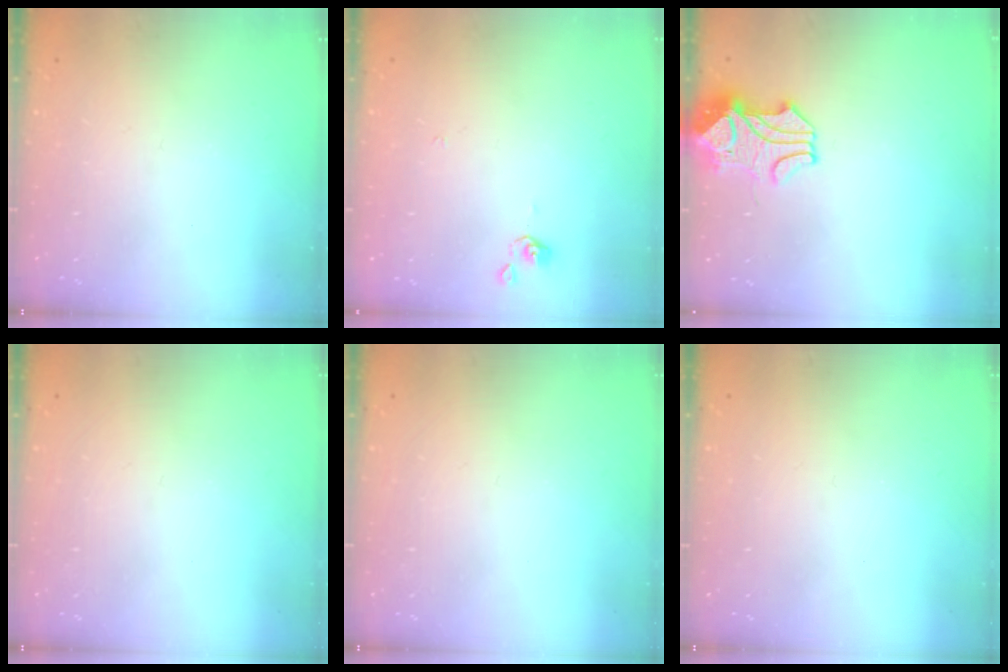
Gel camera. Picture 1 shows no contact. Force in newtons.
{"total": 0.0}
{"total": 2.3, "press": 2.0, "slide": 1.1}
{"total": 0.0}
{"total": 0.0}
{"total": 0.0}